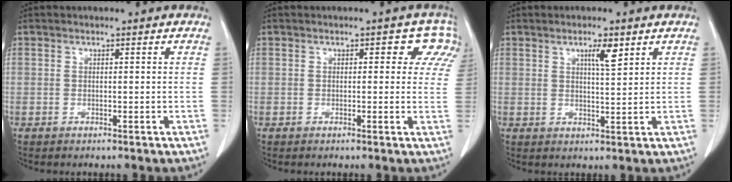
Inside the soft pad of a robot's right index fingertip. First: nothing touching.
{"total": 4.4, "force": [2.0, 2.8, 2.7], "torque": [-0.004, 0.009, 0.005]}
{"total": 3.5, "force": [2.0, 0.4, 2.9], "torque": [-0.049, -0.003, 0.033]}